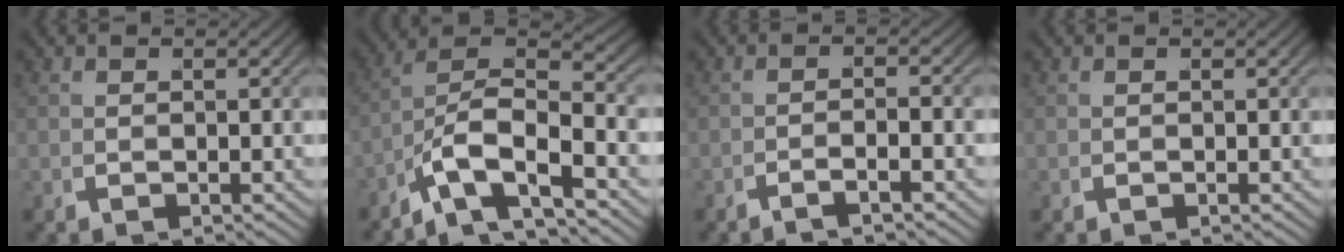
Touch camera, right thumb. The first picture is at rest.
{"total": 11.4, "force": [-1.3, 7.5, 8.5], "torque": [-0.166, -0.022, -0.020]}
{"total": 1.4, "force": [-0.9, -0.2, 1.0], "torque": [-0.015, 0.009, -0.022]}
{"total": 0.0}